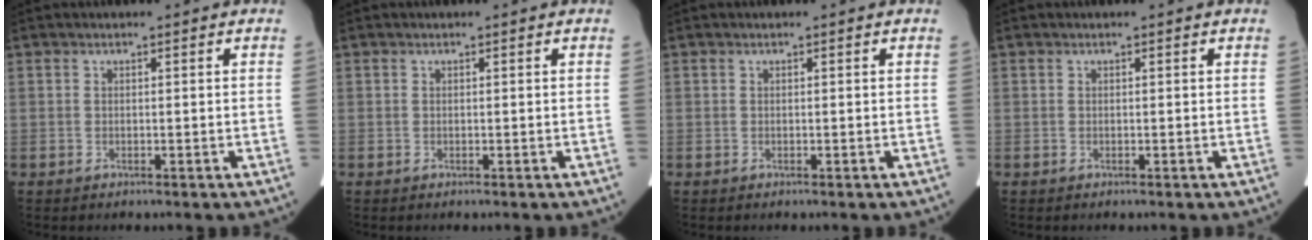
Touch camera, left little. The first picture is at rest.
{"total": 0.0}
{"total": 0.0}
{"total": 0.0}